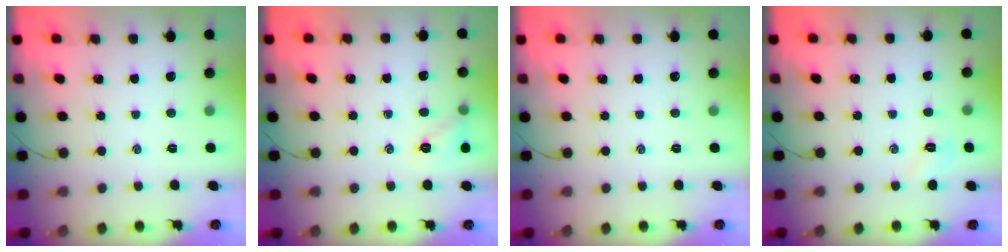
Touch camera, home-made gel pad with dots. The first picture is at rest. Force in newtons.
{"total": 7.2, "press": 7.0, "slide": 1.4}
{"total": 0.0}
{"total": 3.7, "press": 3.7, "slide": 0.8}